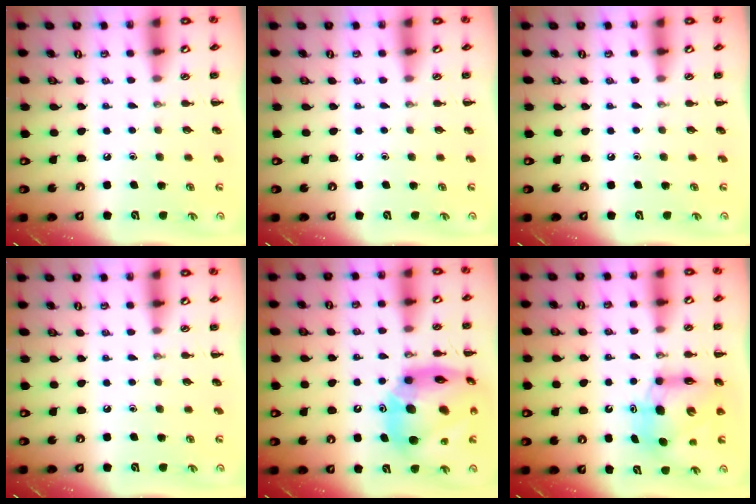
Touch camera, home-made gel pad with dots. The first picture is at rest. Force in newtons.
{"total": 0.0}
{"total": 0.0}
{"total": 0.0}
{"total": 22.0, "press": 21.1, "slide": 6.3}
{"total": 9.5, "press": 9.4, "slide": 1.5}